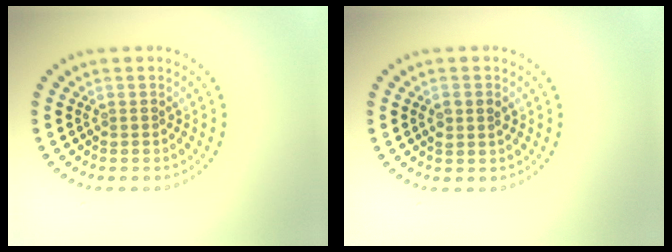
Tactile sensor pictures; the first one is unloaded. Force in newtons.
{"total": 1.5, "press": 1.5, "slide": 0.3}